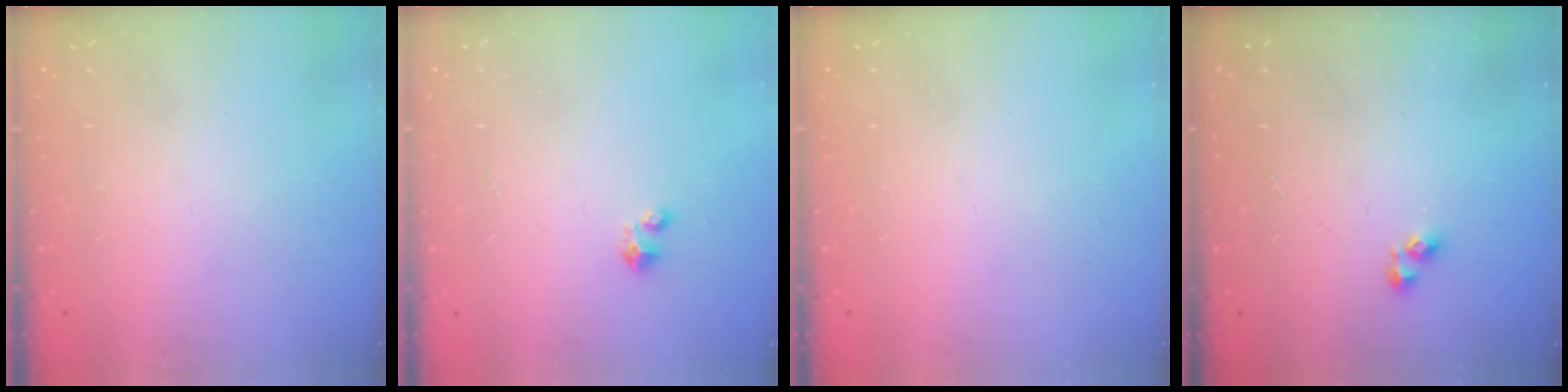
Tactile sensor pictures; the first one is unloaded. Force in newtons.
{"total": 2.1, "press": 2.1, "slide": 0.1}
{"total": 0.0}
{"total": 3.9, "press": 3.9, "slide": 0.7}